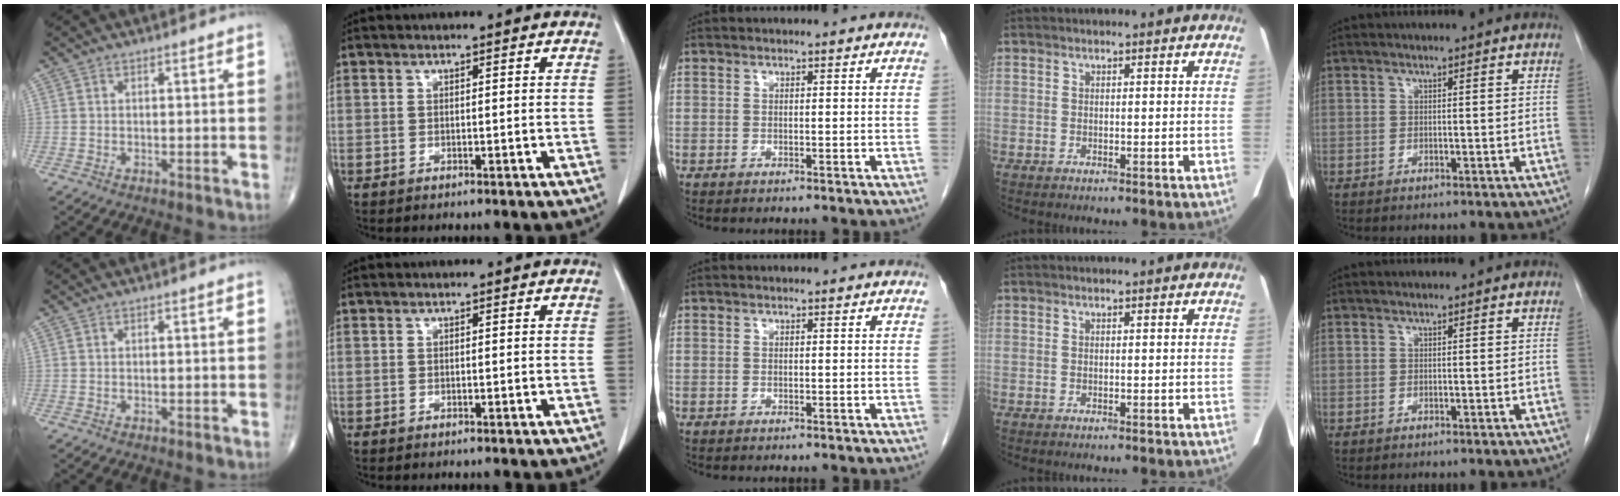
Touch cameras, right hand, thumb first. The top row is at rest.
{}